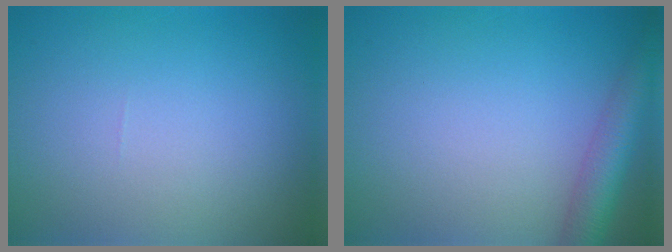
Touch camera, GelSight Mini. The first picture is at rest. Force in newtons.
{"total": 4.0, "press": 4.0, "slide": 0.2}